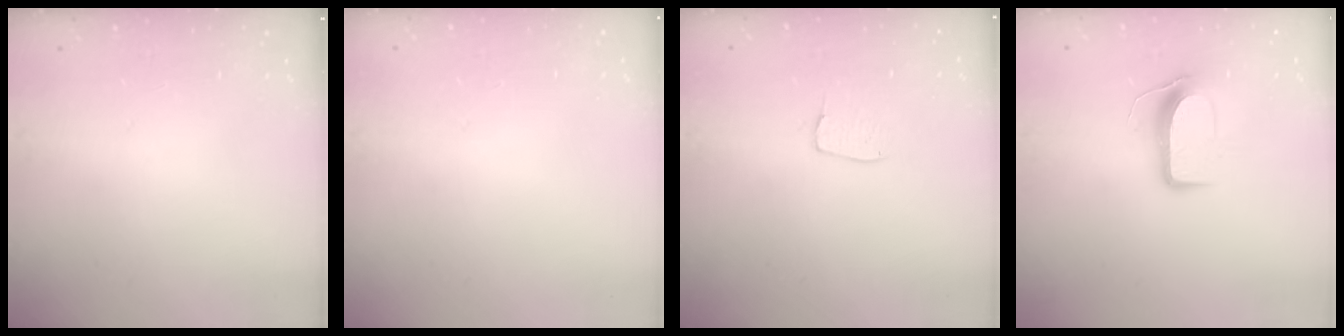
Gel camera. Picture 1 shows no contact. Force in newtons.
{"total": 0.6, "press": 0.6, "slide": 0.1}
{"total": 3.8, "press": 3.8, "slide": 0.2}
{"total": 8.7, "press": 8.6, "slide": 0.5}